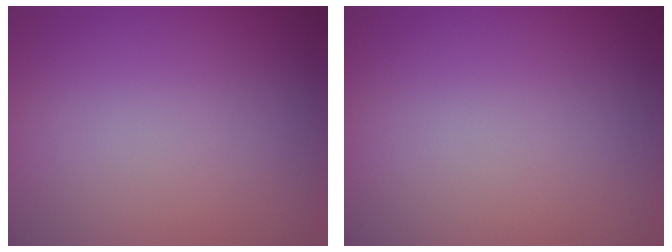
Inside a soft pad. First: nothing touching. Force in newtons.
{"total": 0.0}